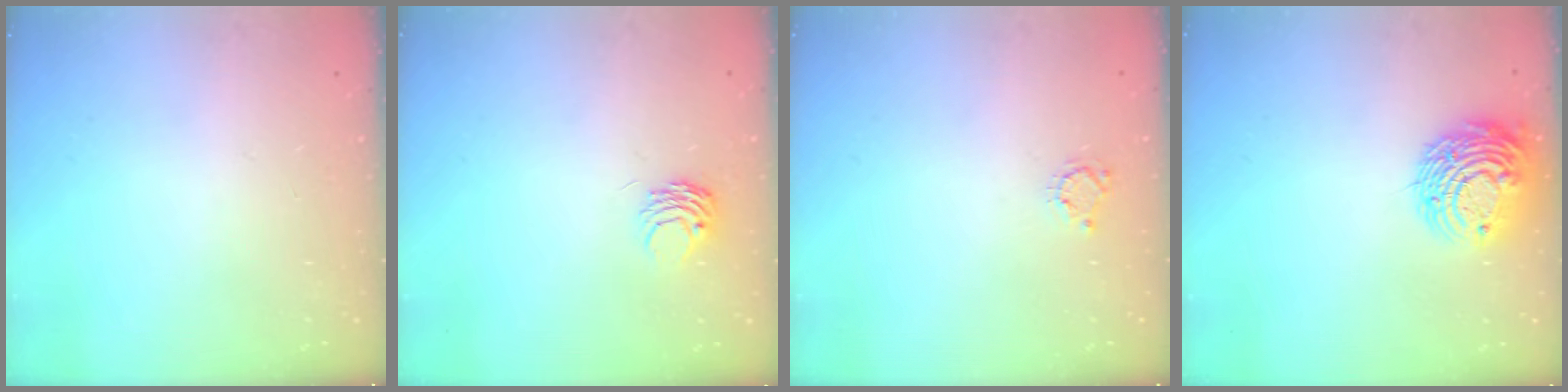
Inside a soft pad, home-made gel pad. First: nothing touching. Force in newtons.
{"total": 4.2, "press": 4.2, "slide": 0.2}
{"total": 4.0, "press": 4.0, "slide": 0.5}
{"total": 12.5, "press": 12.5, "slide": 1.2}